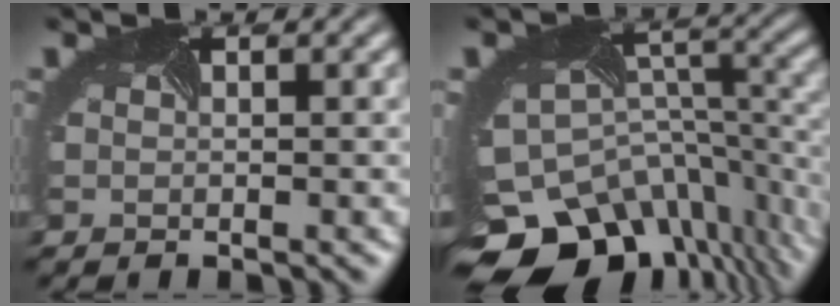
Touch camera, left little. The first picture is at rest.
{"total": 14.1, "force": [-9.7, 8.2, 6.0], "torque": [-0.146, -0.033, -0.125]}